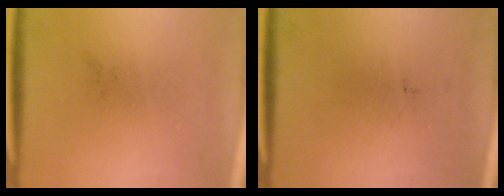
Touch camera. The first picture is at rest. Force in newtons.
{"total": 0.0}